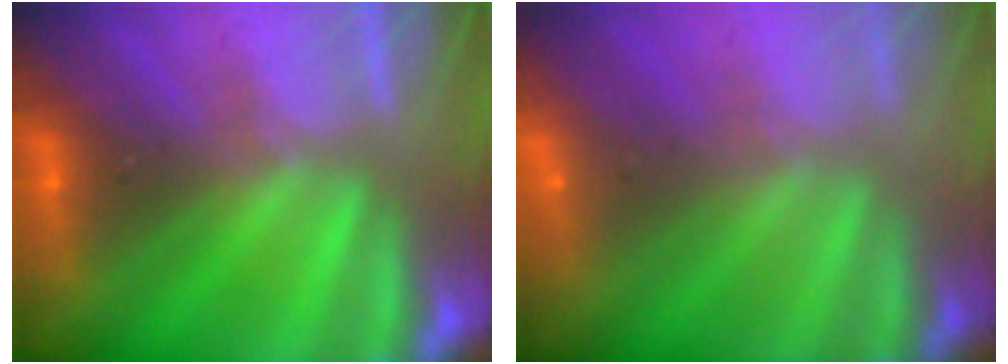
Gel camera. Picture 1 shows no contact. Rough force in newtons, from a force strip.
{"total": 2.9}